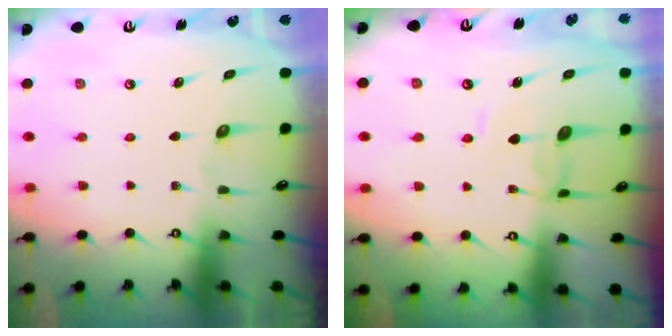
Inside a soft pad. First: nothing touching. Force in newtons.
{"total": 1.8, "press": 1.7, "slide": 0.3}